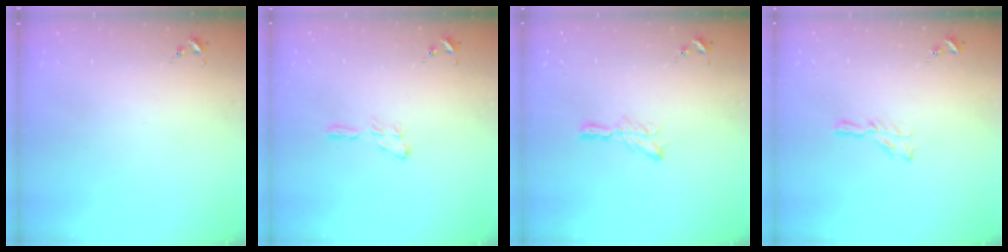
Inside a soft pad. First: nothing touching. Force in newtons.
{"total": 4.3, "press": 4.3, "slide": 0.5}
{"total": 6.1, "press": 6.0, "slide": 0.7}
{"total": 5.1, "press": 5.1, "slide": 0.5}